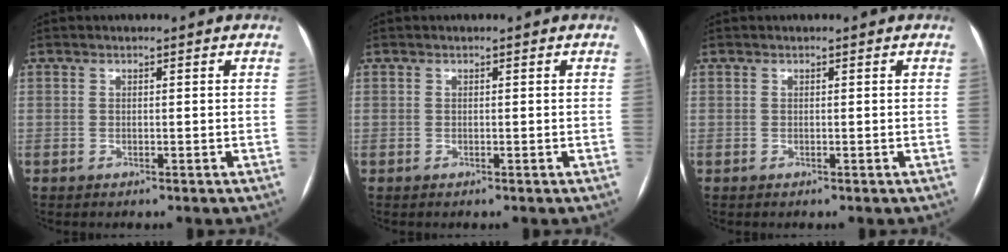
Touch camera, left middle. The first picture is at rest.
{"total": 0.0}
{"total": 0.0}